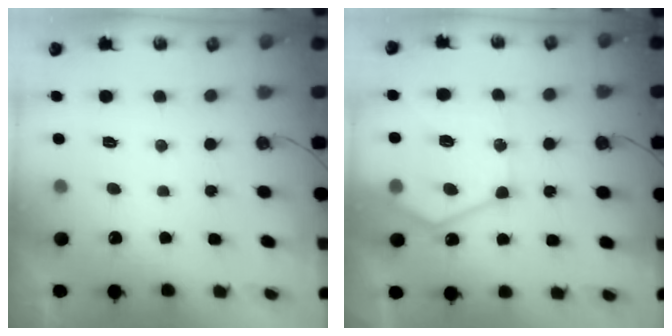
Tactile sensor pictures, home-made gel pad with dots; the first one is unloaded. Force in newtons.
{"total": 16.9, "press": 16.8, "slide": 1.6}